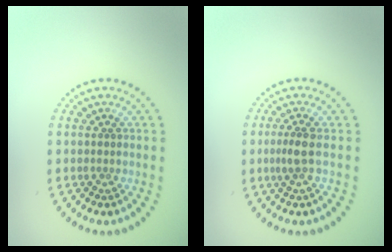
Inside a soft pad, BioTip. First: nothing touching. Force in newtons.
{"total": 1.8, "press": 1.5, "slide": 1.1}